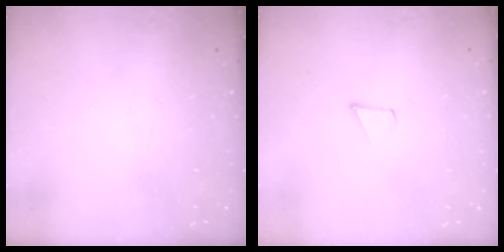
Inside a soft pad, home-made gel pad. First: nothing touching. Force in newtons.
{"total": 1.7, "press": 1.7, "slide": 0.1}